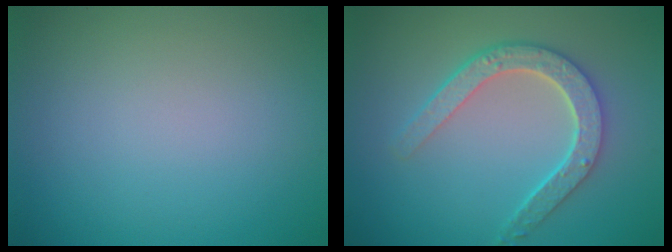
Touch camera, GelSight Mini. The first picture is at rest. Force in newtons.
{"total": 4.6, "press": 3.6, "slide": 2.9}